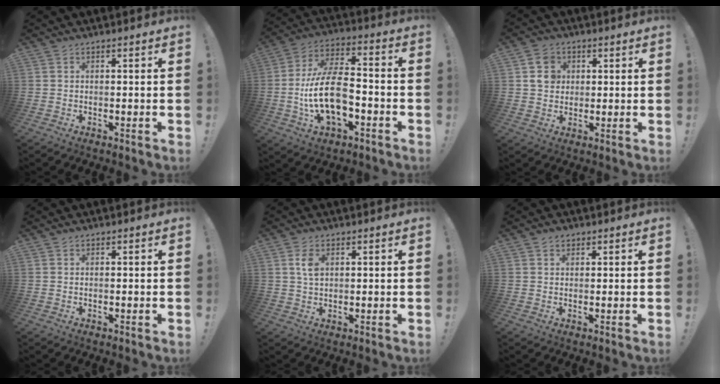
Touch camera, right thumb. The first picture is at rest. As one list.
[{"total": 18.3, "force": [-4.3, 9.9, 14.8], "torque": [-0.273, 0.018, -0.073]}, {"total": 7.2, "force": [2.4, 6.3, 2.7], "torque": [-0.042, 0.001, 0.048]}, {"total": 0.0}, {"total": 4.3, "force": [1.4, 2.5, 3.2], "torque": [-0.054, 0.000, 0.024]}, {"total": 1.6, "force": [1.2, 1.0, 0.5], "torque": [-0.008, -0.001, 0.022]}]